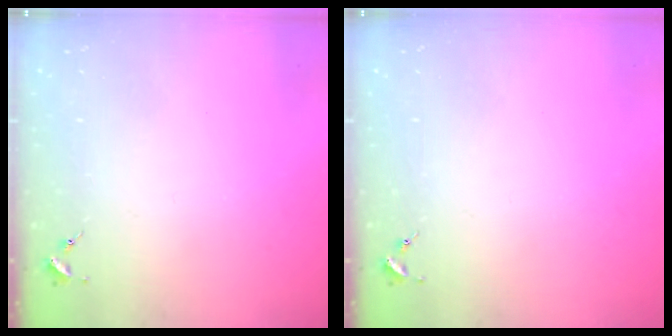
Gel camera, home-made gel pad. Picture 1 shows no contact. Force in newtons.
{"total": 0.0}